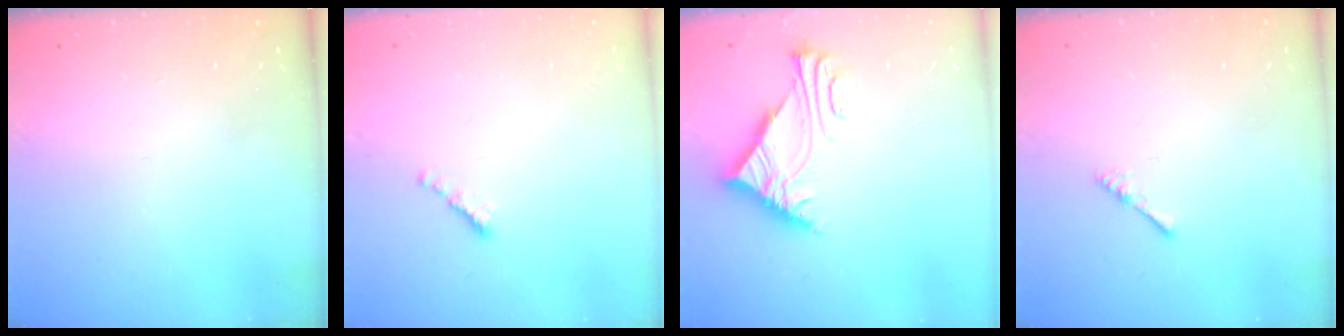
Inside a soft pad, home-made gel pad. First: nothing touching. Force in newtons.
{"total": 0.0}
{"total": 7.9, "press": 7.8, "slide": 1.1}
{"total": 2.4, "press": 2.4, "slide": 0.5}